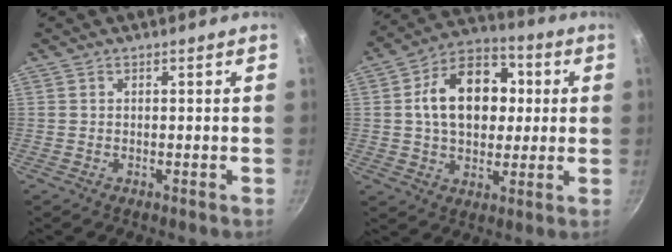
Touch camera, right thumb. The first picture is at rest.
{"total": 17.4, "force": [2.5, 12.2, 12.2], "torque": [-0.156, 0.023, 0.026]}